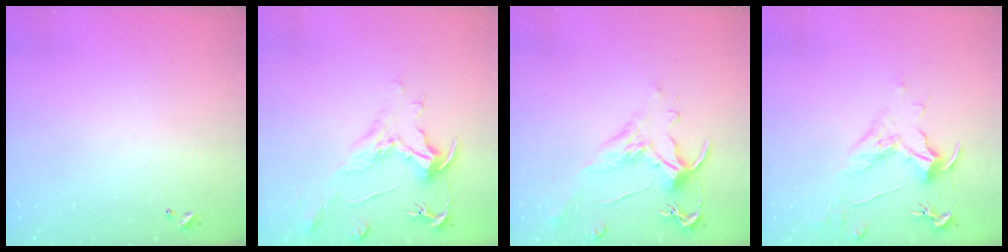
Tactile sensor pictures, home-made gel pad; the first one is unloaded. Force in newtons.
{"total": 2.2, "press": 1.7, "slide": 1.3}
{"total": 1.5, "press": 1.0, "slide": 1.1}
{"total": 1.6, "press": 1.4, "slide": 0.7}